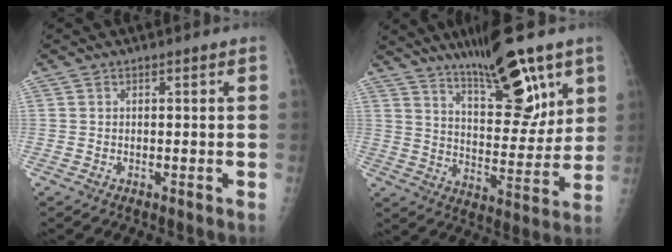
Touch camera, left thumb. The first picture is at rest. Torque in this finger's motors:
{"motor_torque": [0.47, 0.49, 0.29, -0.07, 0.10]}